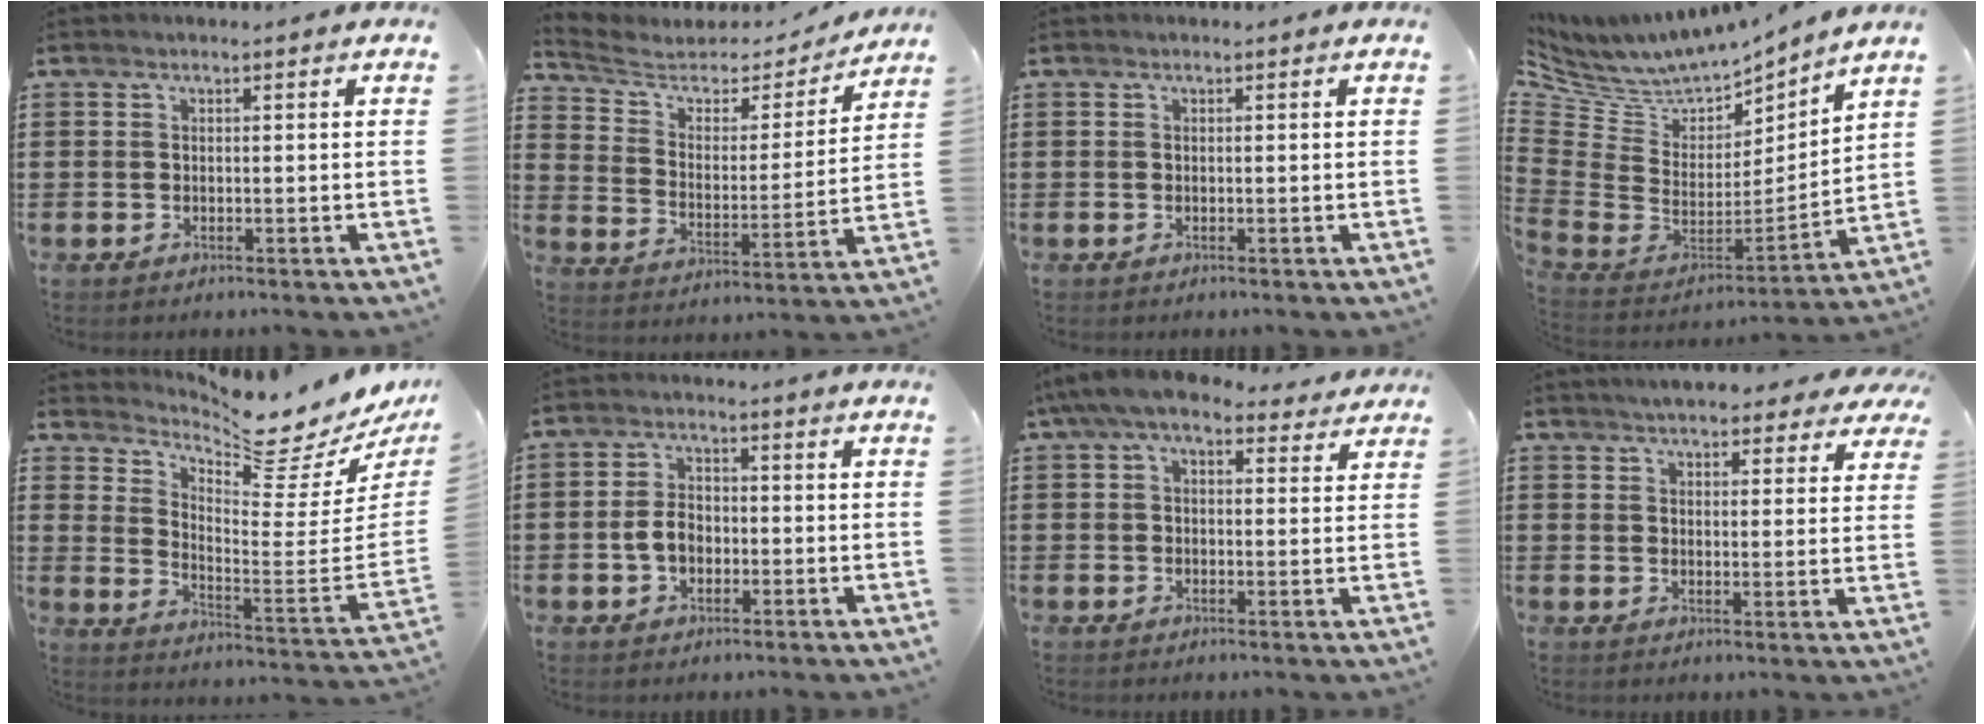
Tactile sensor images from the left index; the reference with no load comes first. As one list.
[{"total": 5.2, "force": [4.2, 2.7, 1.6], "torque": [-0.062, -0.023, 0.067]}, {"total": 0.0}, {"total": 4.8, "force": [4.4, 1.9, -0.3], "torque": [-0.034, -0.057, 0.076]}, {"total": 7.4, "force": [7.1, 0.4, 2.2], "torque": [-0.042, -0.083, 0.111]}, {"total": 4.4, "force": [-0.8, 2.9, 3.2], "torque": [-0.076, 0.003, -0.021]}, {"total": 5.9, "force": [4.5, 2.4, 3.1], "torque": [-0.074, -0.002, 0.082]}, {"total": 4.9, "force": [4.6, 0.8, 1.6], "torque": [-0.038, -0.011, 0.083]}]